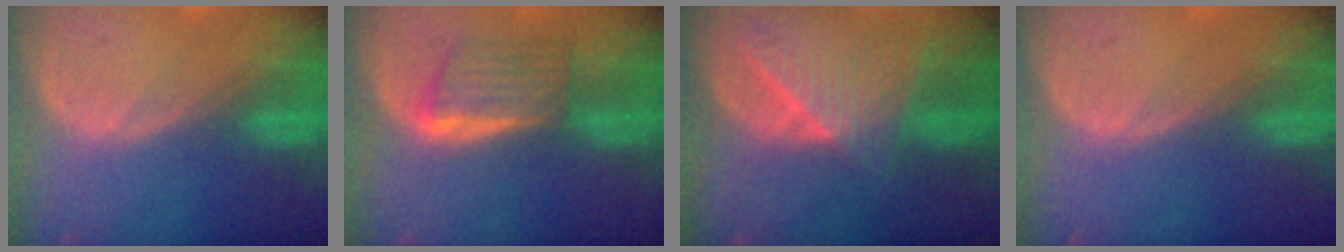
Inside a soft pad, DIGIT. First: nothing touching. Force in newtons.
{"total": 5.7, "press": 5.3, "slide": 2.2}
{"total": 9.0, "press": 8.0, "slide": 4.0}
{"total": 0.0}